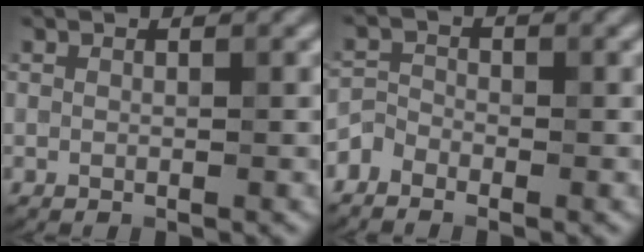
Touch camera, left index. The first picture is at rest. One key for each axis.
{"total": 1.8, "fx": -1.5, "fy": 0.9, "fz": 0.3, "tx": -0.009, "ty": 0.006, "tz": -0.036}